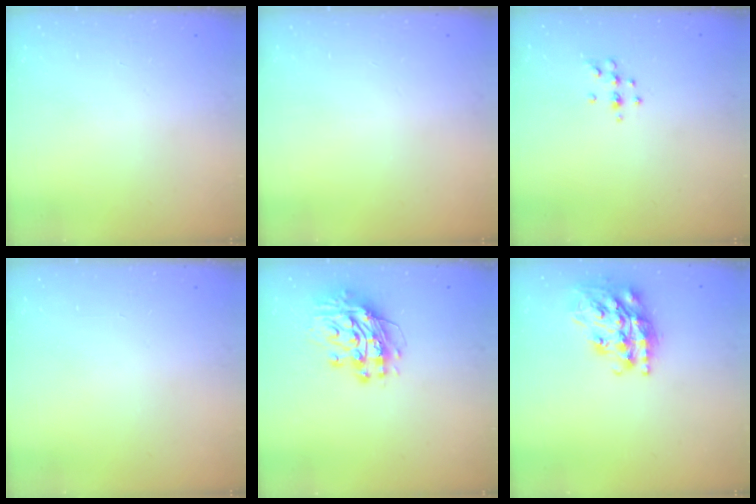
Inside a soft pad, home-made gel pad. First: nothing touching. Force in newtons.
{"total": 0.0}
{"total": 4.8, "press": 4.4, "slide": 1.8}
{"total": 0.0}
{"total": 13.2, "press": 13.1, "slide": 1.2}
{"total": 21.4, "press": 21.4, "slide": 1.6}